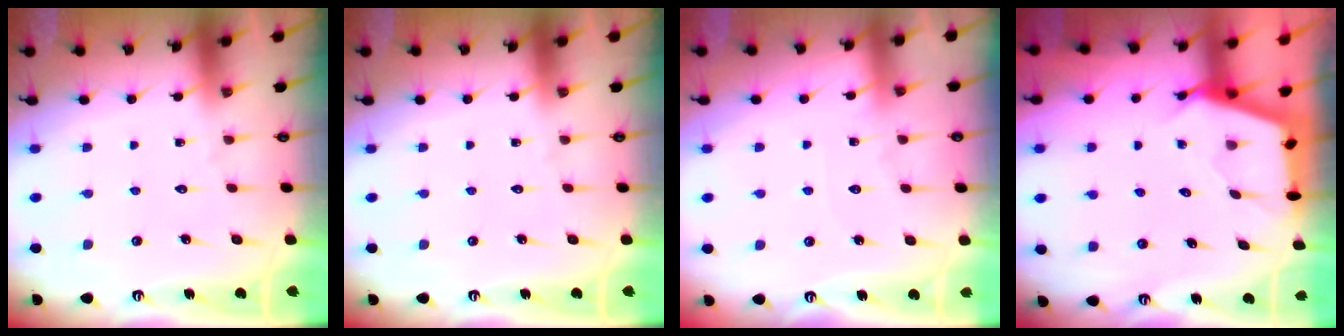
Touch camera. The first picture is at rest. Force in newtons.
{"total": 0.0}
{"total": 3.5, "press": 3.5, "slide": 0.5}
{"total": 2.7, "press": 2.7, "slide": 0.3}